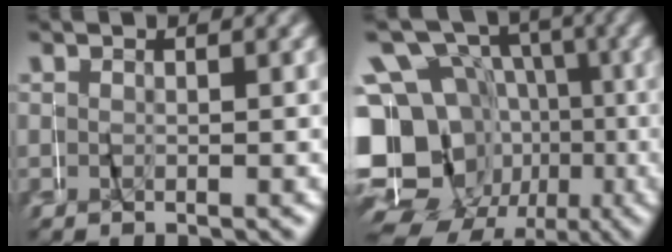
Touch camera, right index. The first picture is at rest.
{"total": 19.3, "force": [-2.2, 16.9, 9.0], "torque": [-0.195, -0.055, -0.036]}